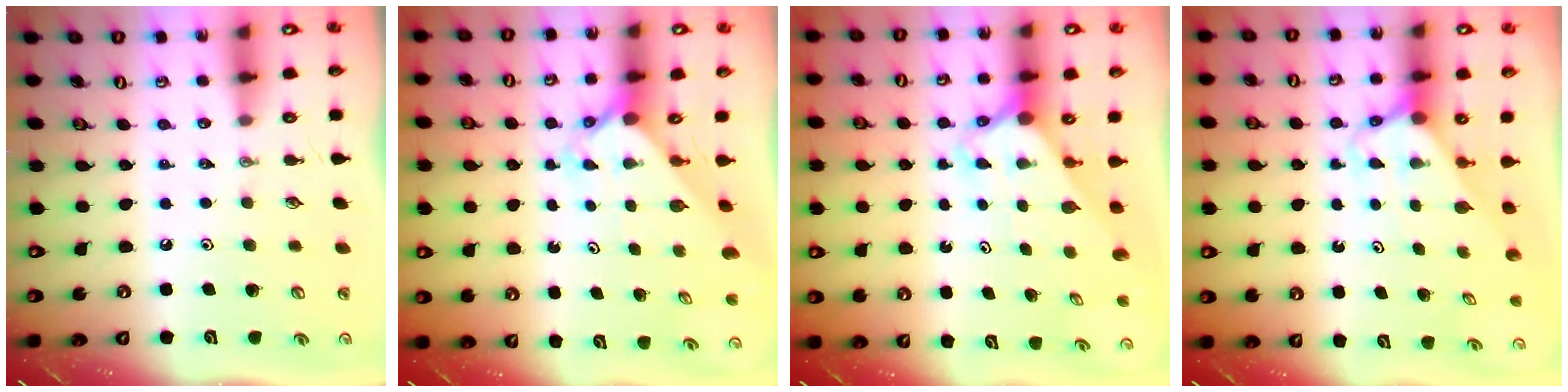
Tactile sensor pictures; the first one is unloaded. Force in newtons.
{"total": 2.4, "press": 2.3, "slide": 0.3}
{"total": 2.6, "press": 2.6, "slide": 0.2}
{"total": 2.8, "press": 2.8, "slide": 0.2}